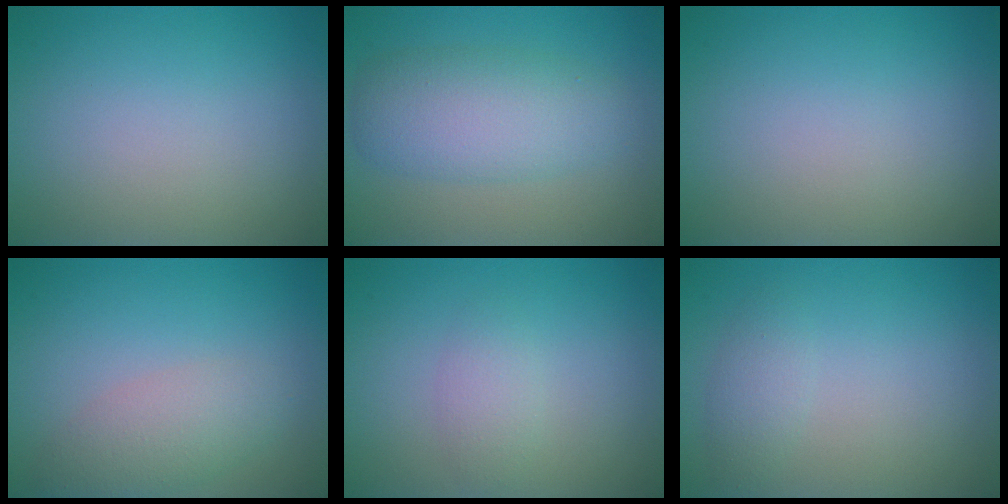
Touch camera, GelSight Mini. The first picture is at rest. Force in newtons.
{"total": 5.5, "press": 5.5, "slide": 0.1}
{"total": 0.0}
{"total": 3.2, "press": 3.2, "slide": 0.1}
{"total": 1.7, "press": 1.7, "slide": 0.0}
{"total": 1.4, "press": 1.4, "slide": 0.1}